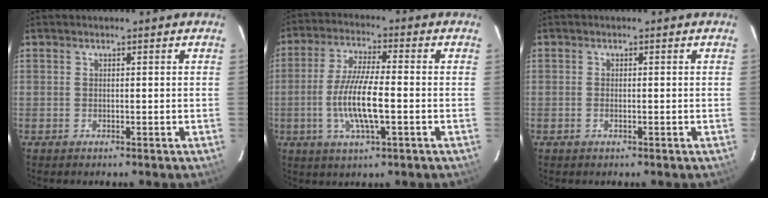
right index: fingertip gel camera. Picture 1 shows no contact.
{"total": 10.4, "force": [-2.5, 1.9, 9.9], "torque": [-0.197, -0.003, -0.050]}
{"total": 0.8, "force": [-0.4, 0.3, 0.6], "torque": [-0.012, 0.002, -0.008]}